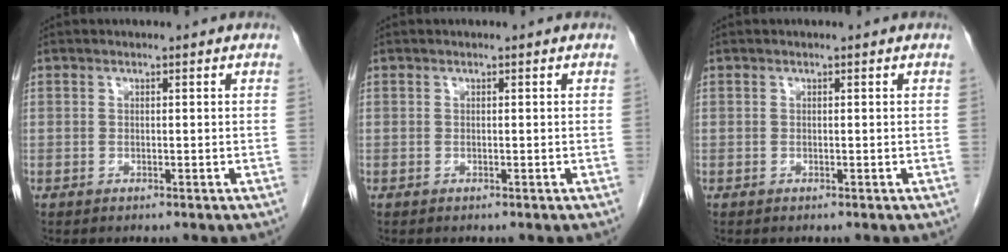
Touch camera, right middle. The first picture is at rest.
{"total": 0.0}
{"total": 0.0}